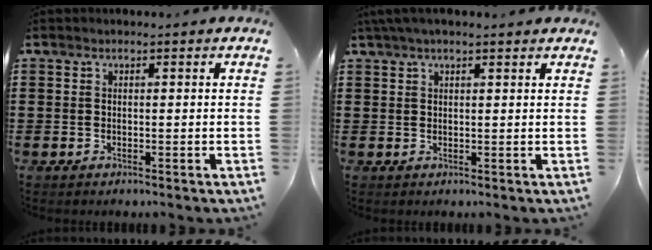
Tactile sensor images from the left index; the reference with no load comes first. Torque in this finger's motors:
{"motor_torque": [2.14, 0.00, 0.47, 0.21]}